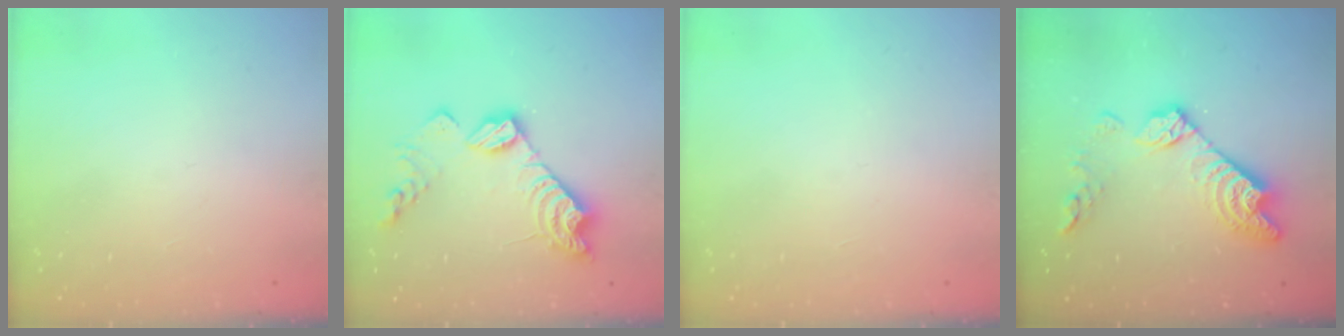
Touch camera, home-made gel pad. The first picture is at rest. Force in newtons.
{"total": 14.8, "press": 14.8, "slide": 0.8}
{"total": 0.0}
{"total": 14.9, "press": 14.9, "slide": 1.1}